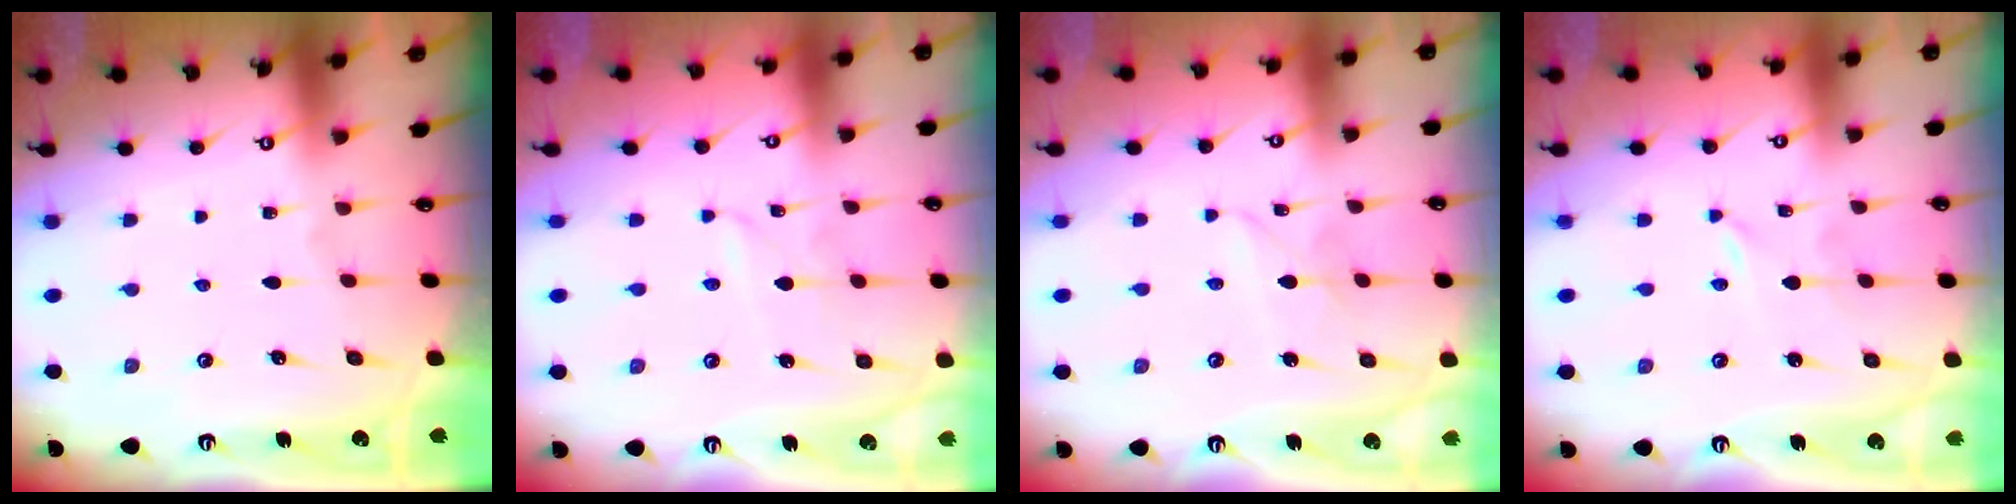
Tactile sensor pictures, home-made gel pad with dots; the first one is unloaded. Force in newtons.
{"total": 1.6, "press": 1.5, "slide": 0.1}
{"total": 2.6, "press": 2.6, "slide": 0.2}
{"total": 0.0}